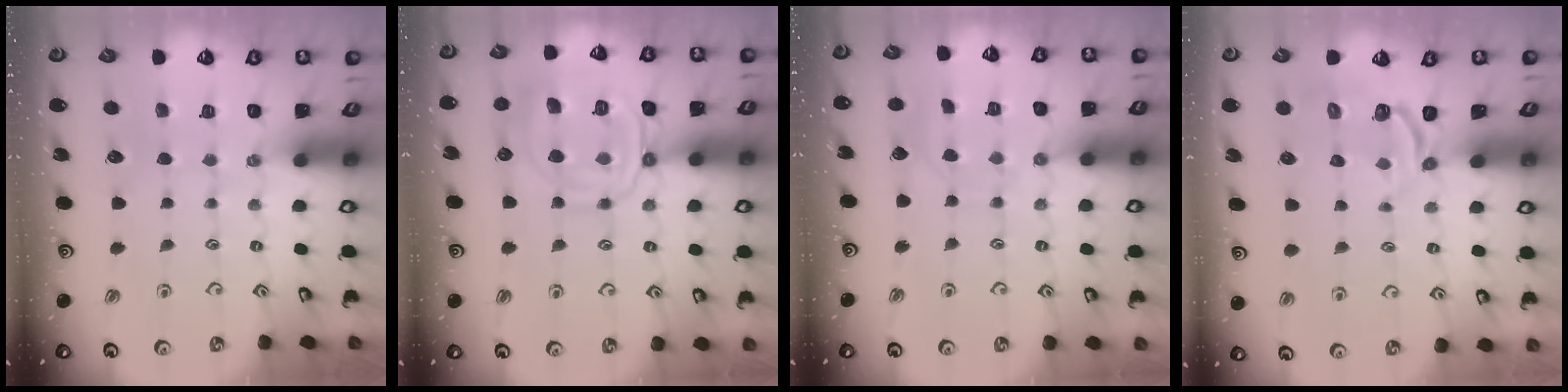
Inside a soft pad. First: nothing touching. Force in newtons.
{"total": 14.2, "press": 14.2, "slide": 1.5}
{"total": 5.9, "press": 5.9, "slide": 0.2}
{"total": 3.6, "press": 2.6, "slide": 2.4}